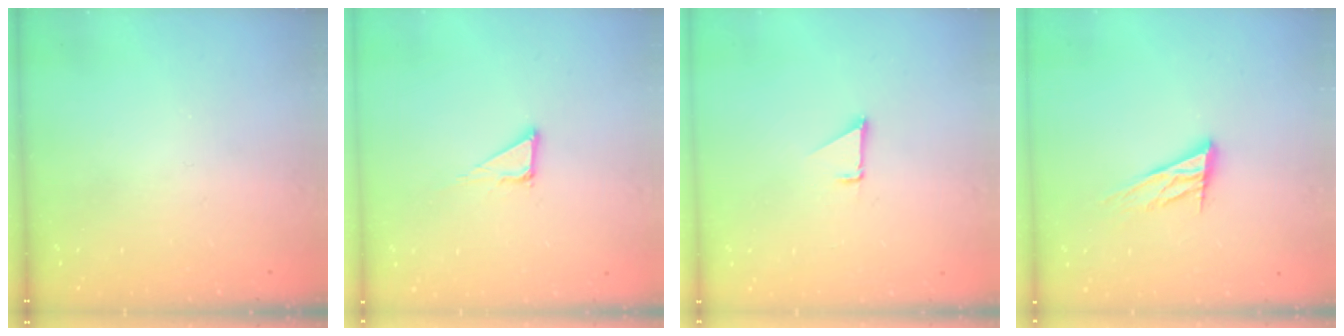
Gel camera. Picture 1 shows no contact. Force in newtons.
{"total": 4.7, "press": 4.7, "slide": 0.2}
{"total": 1.4, "press": 1.3, "slide": 0.1}
{"total": 12.7, "press": 12.4, "slide": 2.8}